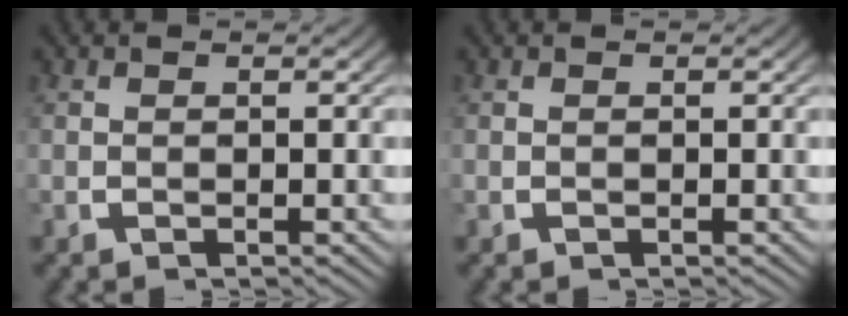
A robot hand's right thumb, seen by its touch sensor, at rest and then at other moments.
{"total": 0.0}